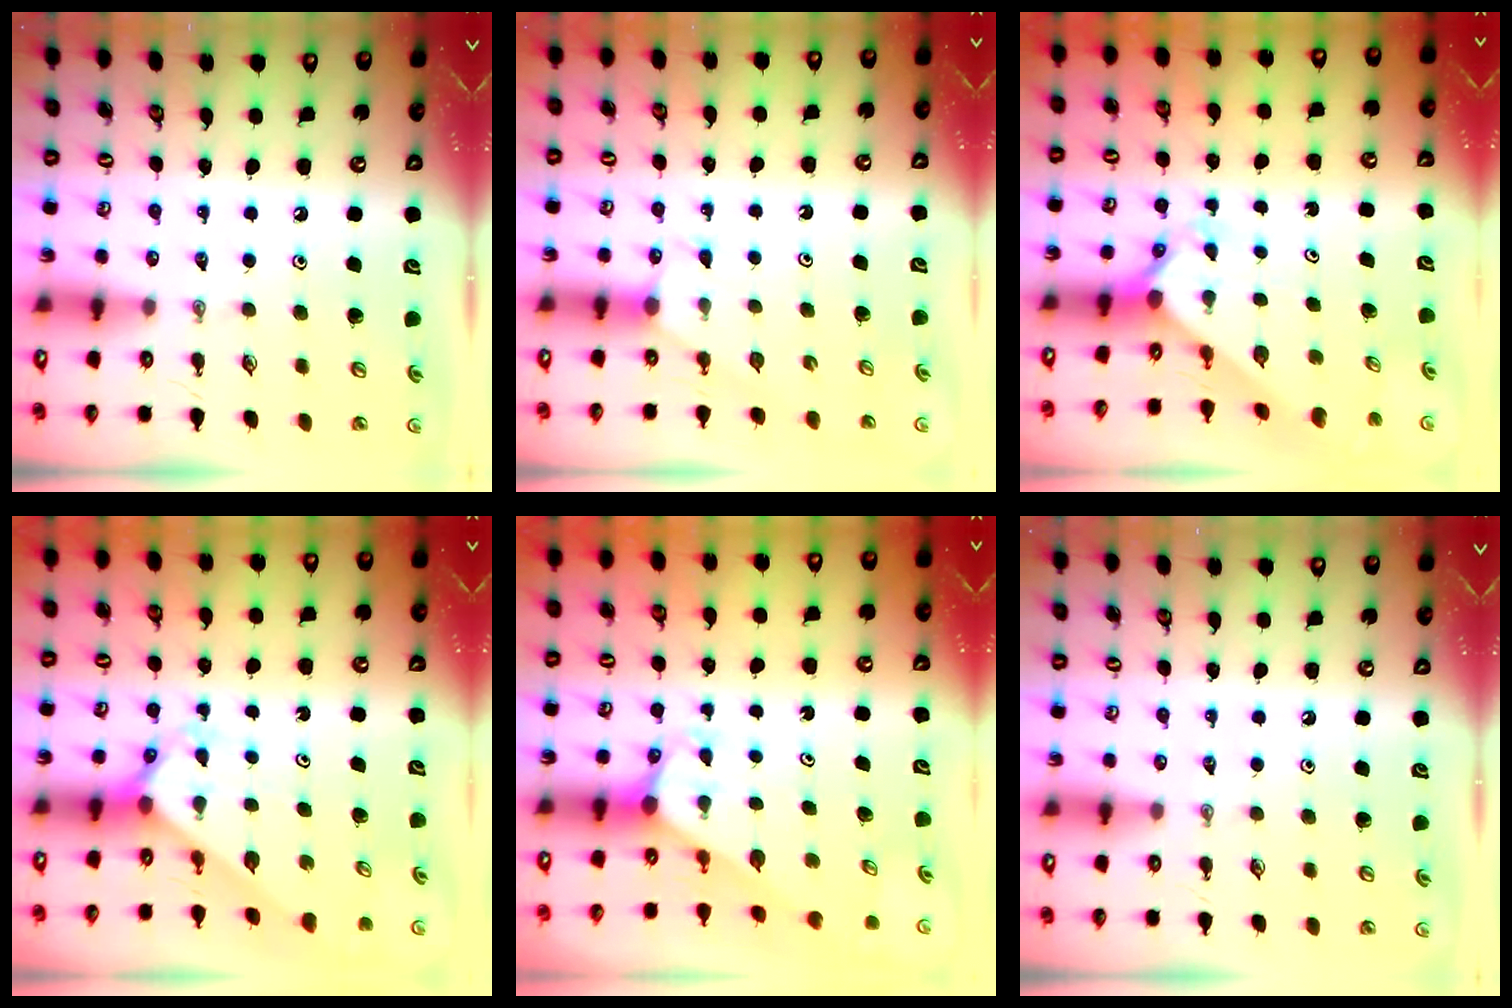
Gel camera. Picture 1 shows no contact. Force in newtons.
{"total": 2.9, "press": 2.9, "slide": 0.3}
{"total": 2.4, "press": 2.3, "slide": 0.2}
{"total": 2.6, "press": 2.6, "slide": 0.2}
{"total": 2.9, "press": 2.9, "slide": 0.2}
{"total": 0.0}